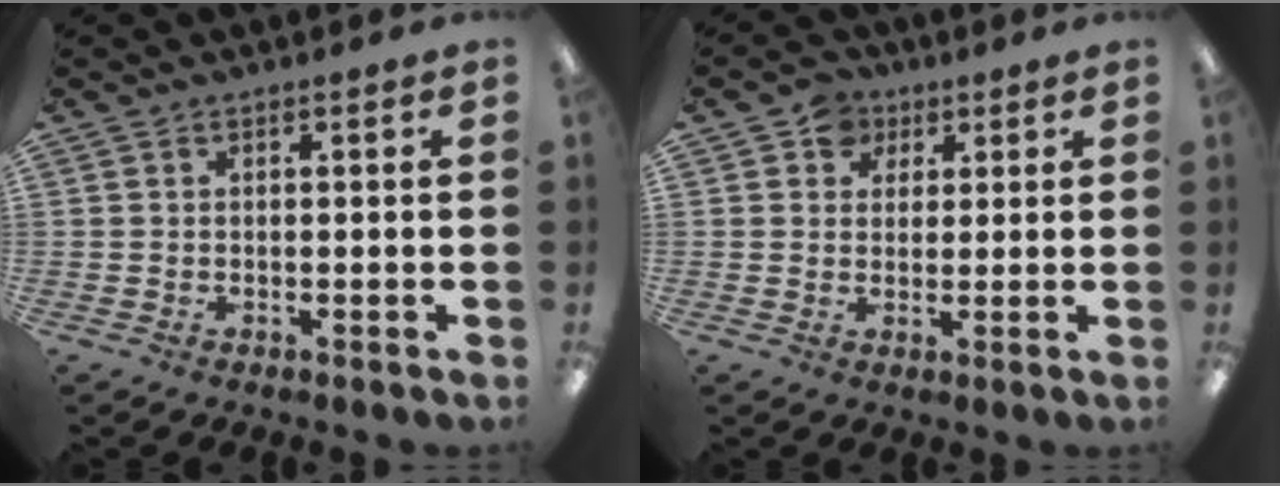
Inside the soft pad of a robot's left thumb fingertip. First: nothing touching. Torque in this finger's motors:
{"motor_torque": [0.06, 0.07, -0.22, 0.03, -0.04]}